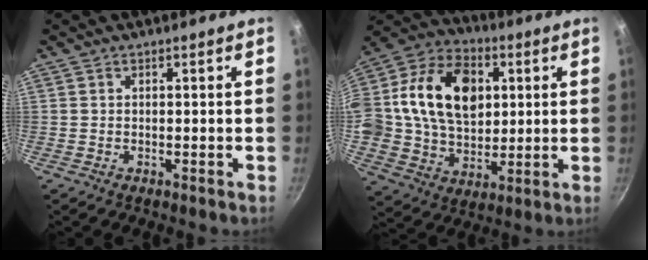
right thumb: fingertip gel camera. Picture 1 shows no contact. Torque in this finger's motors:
{"motor_torque": [2.43, 2.58, 1.08, -0.78, 0.68]}